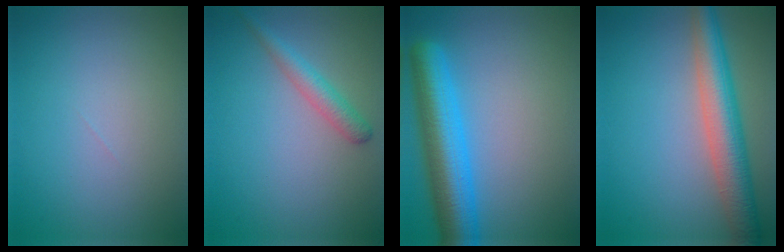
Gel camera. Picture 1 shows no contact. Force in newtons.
{"total": 2.2, "press": 2.2, "slide": 0.1}
{"total": 7.6, "press": 7.6, "slide": 0.3}
{"total": 6.2, "press": 6.2, "slide": 0.3}